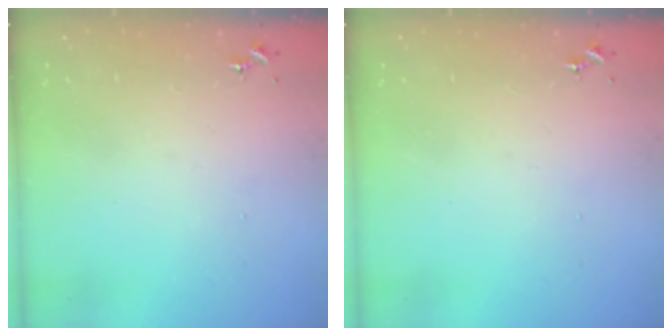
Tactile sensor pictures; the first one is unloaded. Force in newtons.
{"total": 0.0}